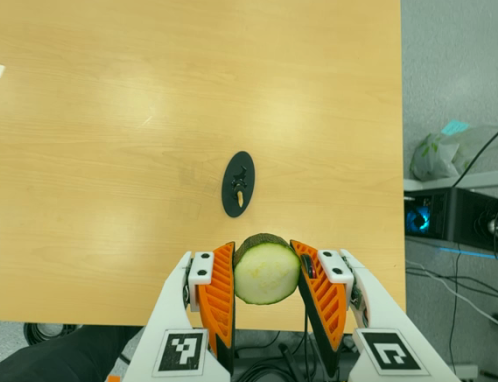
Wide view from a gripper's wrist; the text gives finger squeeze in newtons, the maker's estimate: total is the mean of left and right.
{"total": 11.7, "left": 11.0, "right": 12.4}